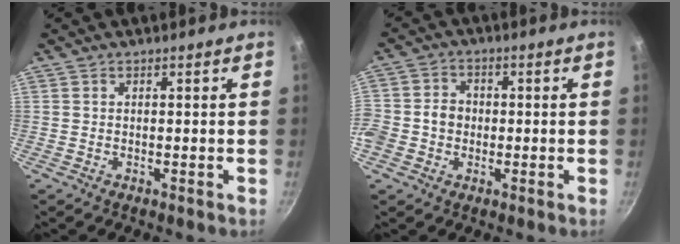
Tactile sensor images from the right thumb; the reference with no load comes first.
{"total": 8.9, "force": [-1.0, 7.6, 4.6], "torque": [-0.090, 0.026, -0.017]}